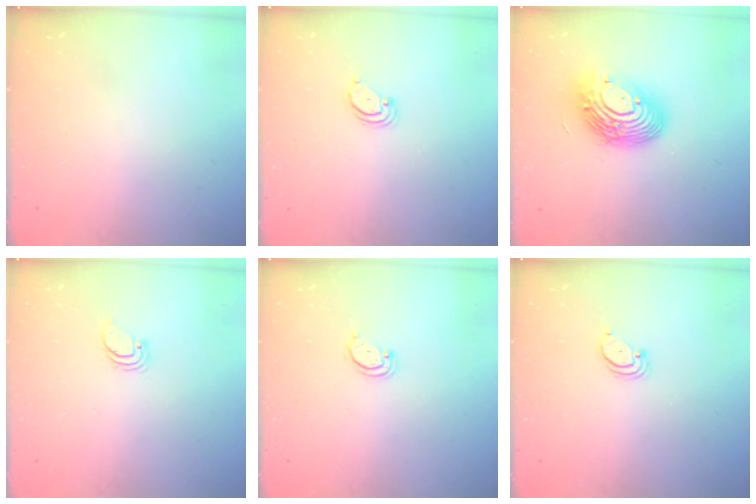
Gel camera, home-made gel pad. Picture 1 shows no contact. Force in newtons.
{"total": 2.0, "press": 2.0, "slide": 0.2}
{"total": 15.5, "press": 15.5, "slide": 1.4}
{"total": 0.9, "press": 0.9, "slide": 0.1}
{"total": 2.2, "press": 2.2, "slide": 0.2}
{"total": 2.0, "press": 2.0, "slide": 0.2}